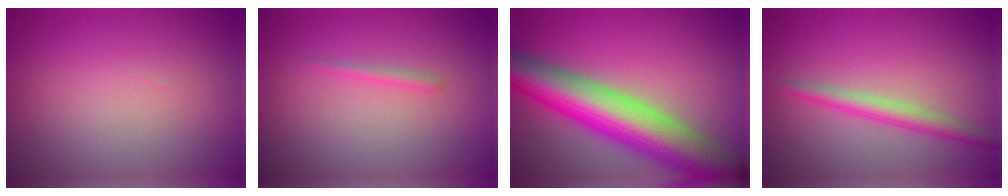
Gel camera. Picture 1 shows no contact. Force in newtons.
{"total": 0.8, "press": 0.8, "slide": 0.1}
{"total": 11.7, "press": 11.7, "slide": 0.4}
{"total": 2.5, "press": 2.5, "slide": 0.0}